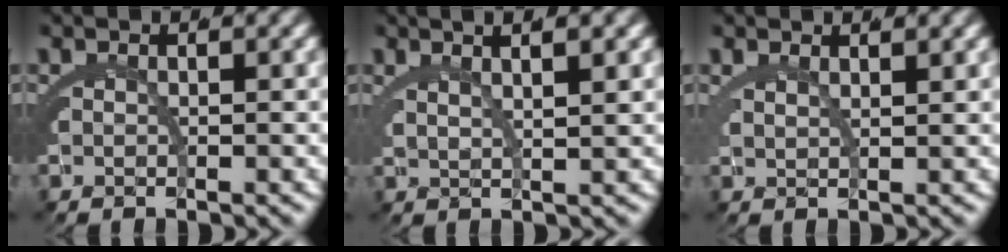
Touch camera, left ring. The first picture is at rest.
{"total": 4.5, "force": [3.1, 0.7, 3.2], "torque": [-0.038, 0.014, 0.049]}
{"total": 1.7, "force": [1.5, -0.6, 0.5], "torque": [-0.007, -0.006, 0.035]}